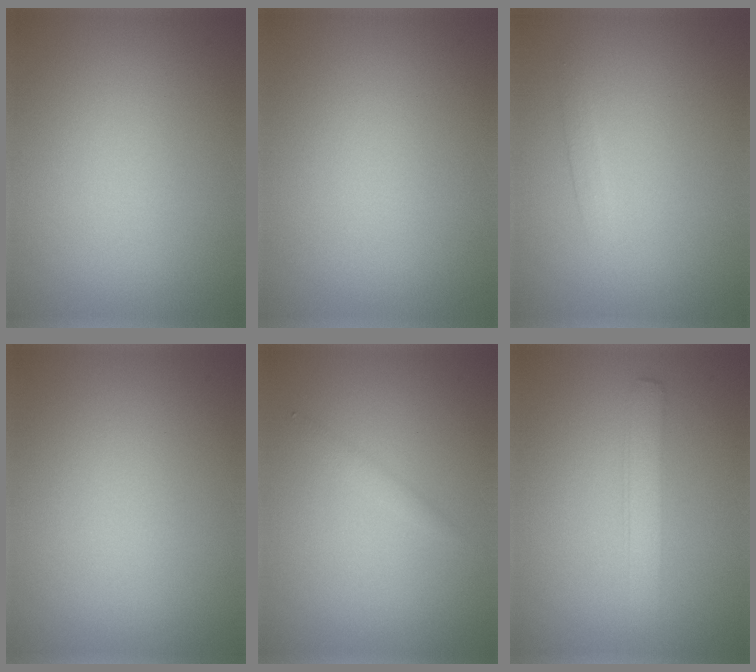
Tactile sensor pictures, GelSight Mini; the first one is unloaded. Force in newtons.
{"total": 0.0}
{"total": 1.1, "press": 1.1, "slide": 0.0}
{"total": 0.0}
{"total": 0.8, "press": 0.8, "slide": 0.0}
{"total": 2.1, "press": 2.1, "slide": 0.1}